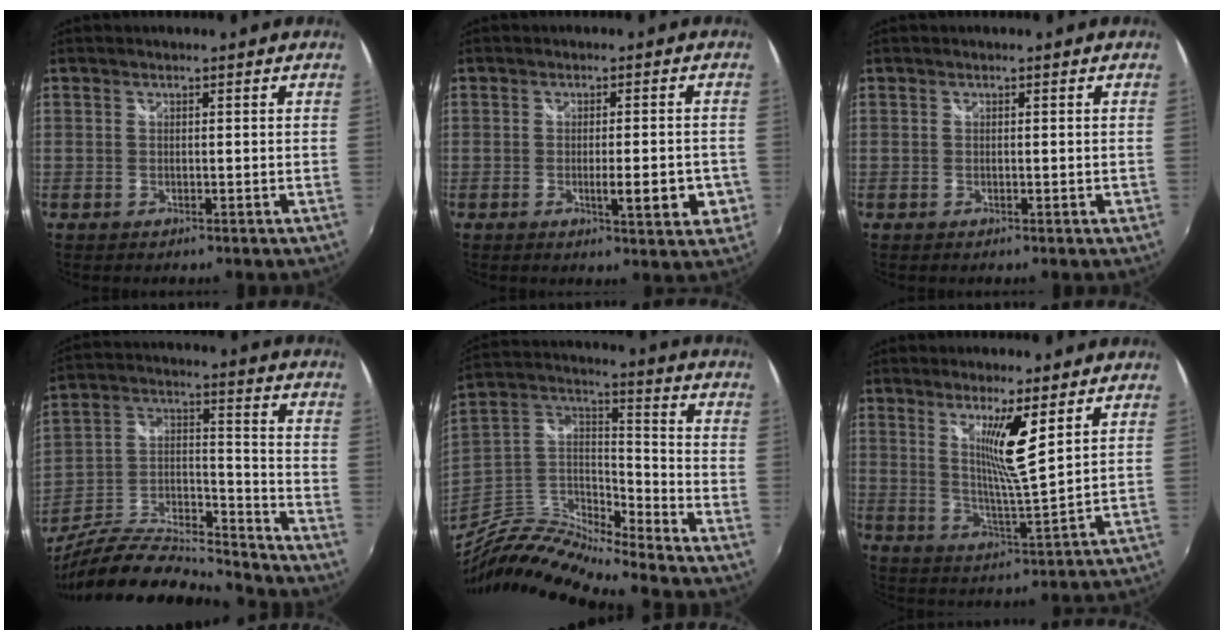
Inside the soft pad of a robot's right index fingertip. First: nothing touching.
{"total": 7.5, "force": [-2.3, 1.7, 7.0], "torque": [-0.104, -0.020, -0.029]}
{"total": 0.9, "force": [-0.3, 0.4, 0.8], "torque": [-0.009, 0.000, -0.003]}
{"total": 17.4, "force": [-15.6, 1.5, 7.6], "torque": [-0.146, -0.010, -0.268]}
{"total": 13.7, "force": [-12.4, -0.1, 5.9], "torque": [-0.124, -0.003, -0.245]}
{"total": 8.3, "force": [4.9, -2.0, 6.4], "torque": [-0.100, -0.023, 0.084]}